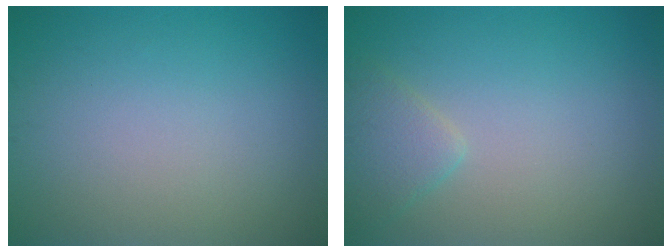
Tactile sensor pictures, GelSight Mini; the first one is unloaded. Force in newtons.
{"total": 2.1, "press": 2.1, "slide": 0.1}